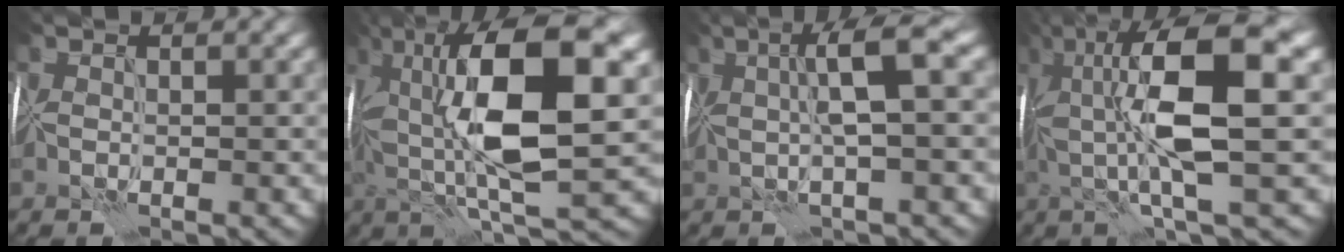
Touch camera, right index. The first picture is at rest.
{"total": 12.0, "force": [1.9, 4.1, 11.2], "torque": [-0.191, 0.015, 0.032]}
{"total": 4.7, "force": [1.4, 0.1, 4.4], "torque": [-0.077, 0.014, 0.024]}
{"total": 9.8, "force": [1.5, 1.9, 9.5], "torque": [-0.170, 0.014, 0.033]}